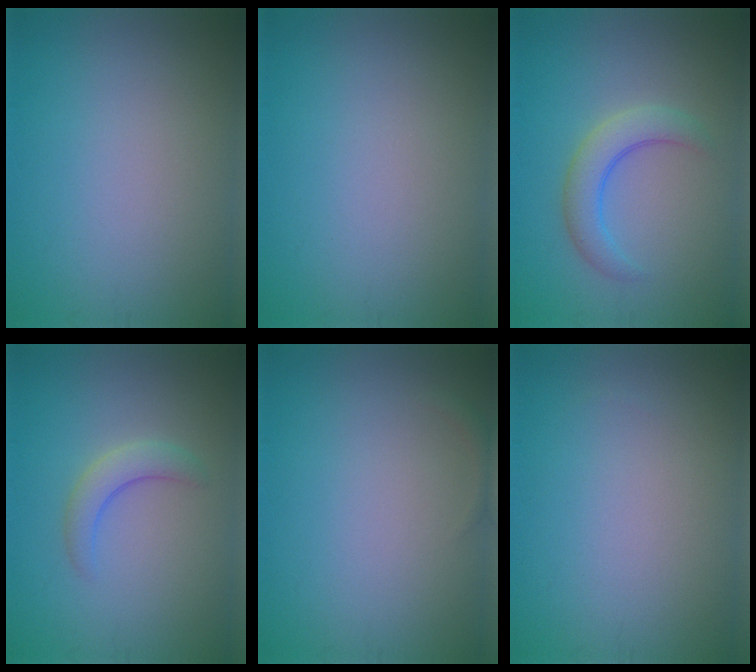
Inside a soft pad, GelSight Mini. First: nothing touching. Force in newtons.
{"total": 0.0}
{"total": 3.4, "press": 3.4, "slide": 0.1}
{"total": 2.4, "press": 2.4, "slide": 0.3}
{"total": 0.6, "press": 0.6, "slide": 0.1}
{"total": 0.0}